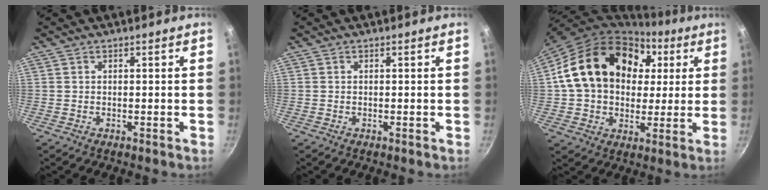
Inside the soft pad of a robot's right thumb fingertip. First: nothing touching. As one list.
[{"total": 0.0}, {"total": 23.2, "force": [5.3, 17.6, 14.2], "torque": [-0.225, 0.025, 0.086]}]